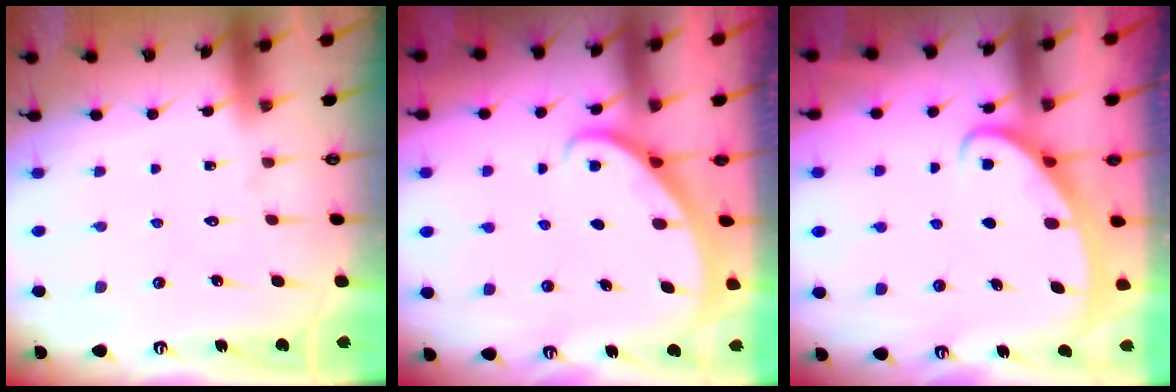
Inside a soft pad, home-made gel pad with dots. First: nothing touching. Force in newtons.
{"total": 2.2, "press": 2.2, "slide": 0.1}
{"total": 2.4, "press": 2.4, "slide": 0.4}